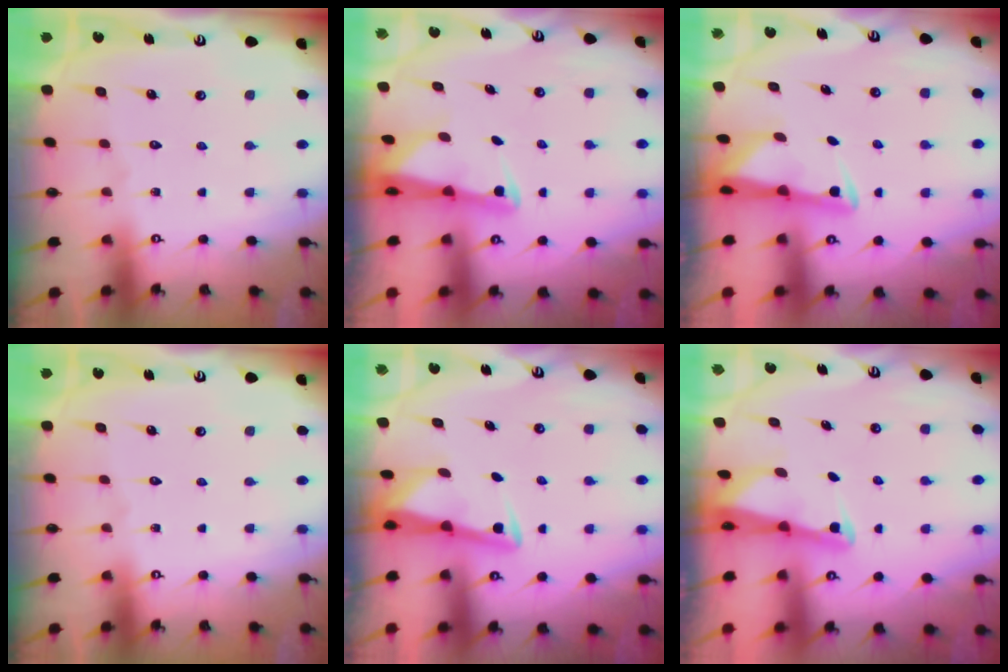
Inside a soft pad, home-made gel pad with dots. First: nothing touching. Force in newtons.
{"total": 2.8, "press": 2.7, "slide": 0.6}
{"total": 3.1, "press": 3.1, "slide": 0.5}
{"total": 0.0}
{"total": 3.1, "press": 3.1, "slide": 0.4}
{"total": 2.5, "press": 2.5, "slide": 0.2}